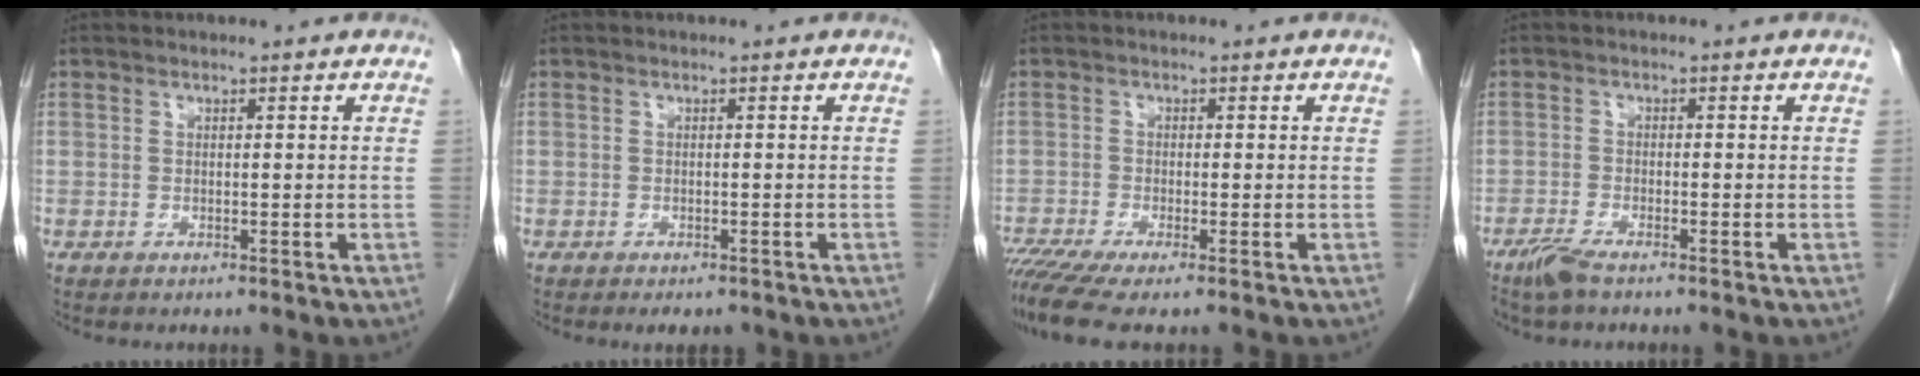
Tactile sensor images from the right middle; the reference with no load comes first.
{"total": 2.3, "force": [-1.8, 1.0, 1.0], "torque": [-0.012, -0.004, -0.020]}
{"total": 6.1, "force": [-4.5, 0.2, 4.1], "torque": [-0.076, -0.016, -0.082]}
{"total": 3.0, "force": [-2.3, 0.4, 1.9], "torque": [-0.046, -0.007, -0.048]}